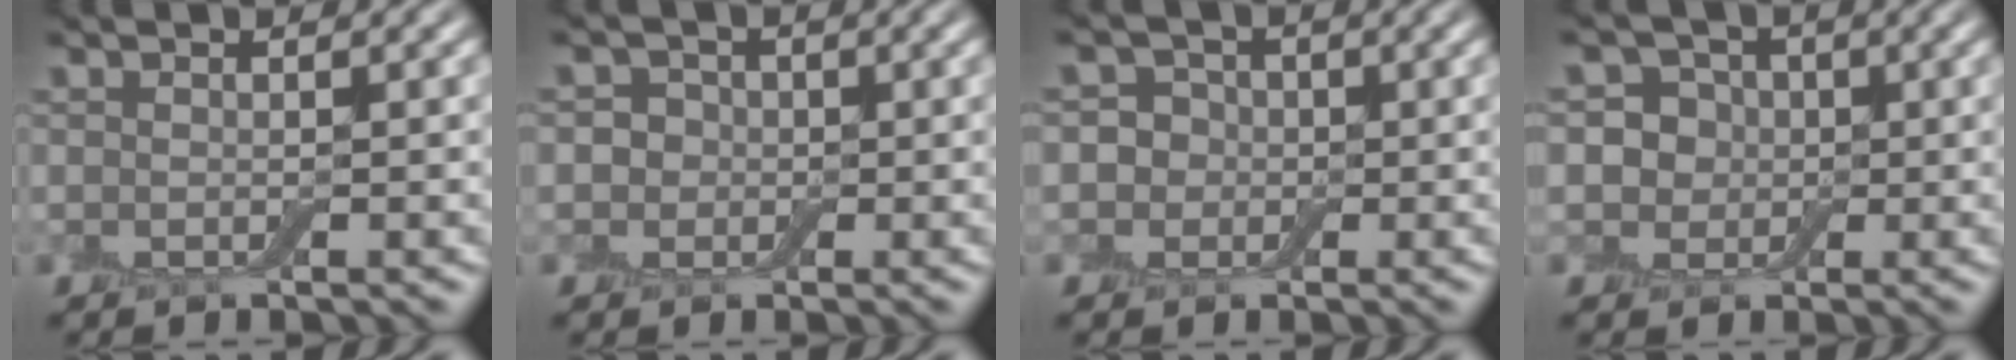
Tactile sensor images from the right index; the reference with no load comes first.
{"total": 3.0, "force": [0.5, 2.8, 1.0], "torque": [0.011, 0.017, -0.019]}
{"total": 3.7, "force": [0.3, 3.5, 1.1], "torque": [0.017, 0.023, -0.028]}
{"total": 4.5, "force": [1.0, 4.1, 1.6], "torque": [-0.010, 0.019, -0.008]}